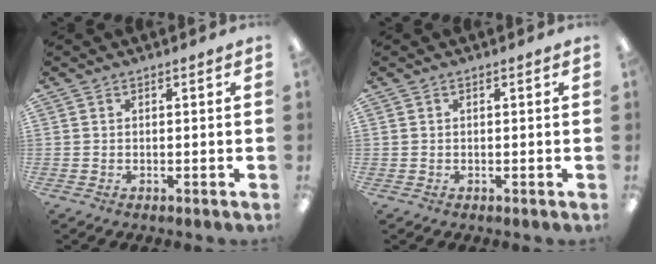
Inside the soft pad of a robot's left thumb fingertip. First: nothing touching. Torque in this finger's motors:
{"motor_torque": [0.00, 0.05, -0.11, 0.00, 0.00]}